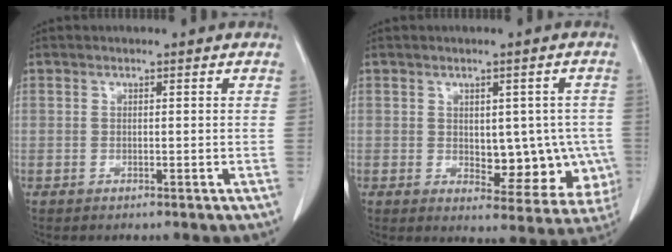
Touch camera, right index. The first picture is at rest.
{"total": 9.9, "force": [-1.0, 5.5, 8.1], "torque": [-0.084, 0.007, 0.007]}